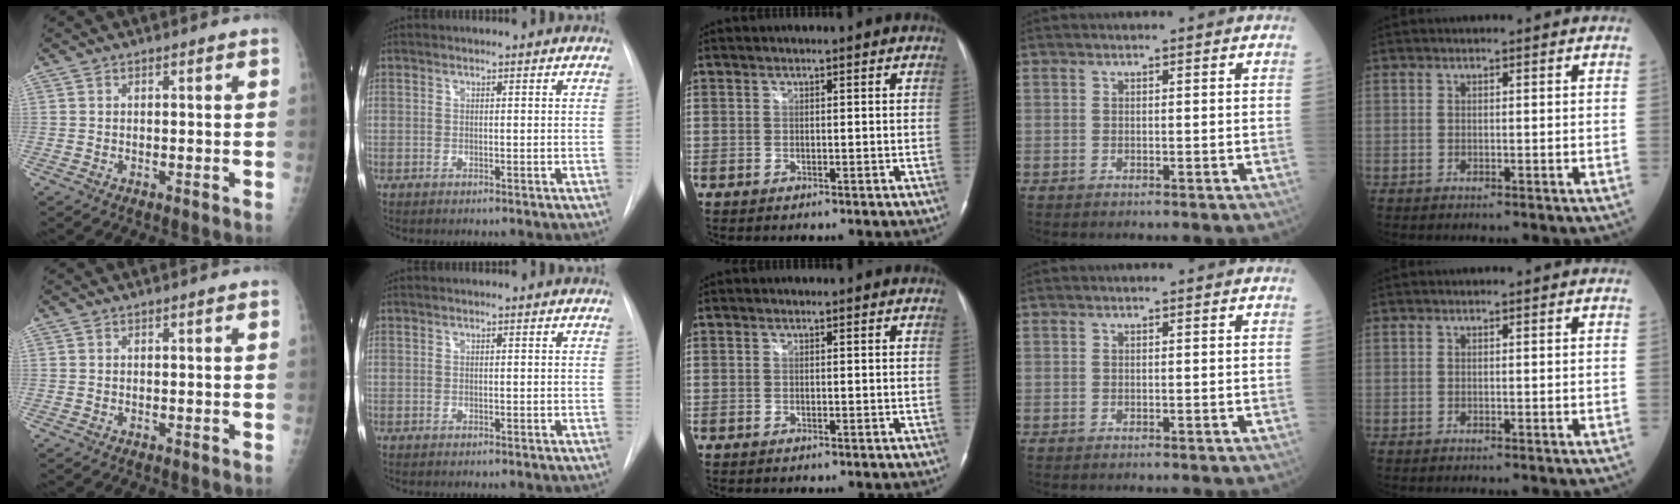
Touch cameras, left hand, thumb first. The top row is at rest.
{}